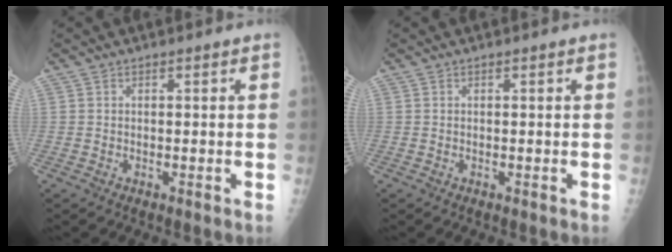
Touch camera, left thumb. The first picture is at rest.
{"total": 0.0}